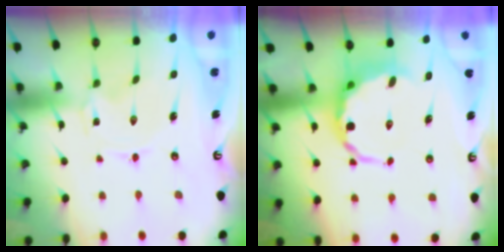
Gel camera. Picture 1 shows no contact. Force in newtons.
{"total": 9.0, "press": 8.6, "slide": 2.5}